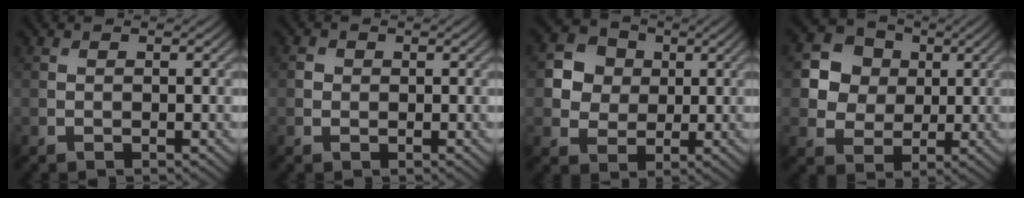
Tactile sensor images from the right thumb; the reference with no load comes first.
{"total": 1.0, "force": [0.0, 1.0, 0.3], "torque": [-0.005, -0.002, -0.004]}
{"total": 5.8, "force": [1.1, 5.1, 2.4], "torque": [-0.058, 0.009, 0.003]}
{"total": 7.3, "force": [1.7, 6.4, 3.1], "torque": [-0.092, 0.010, 0.012]}